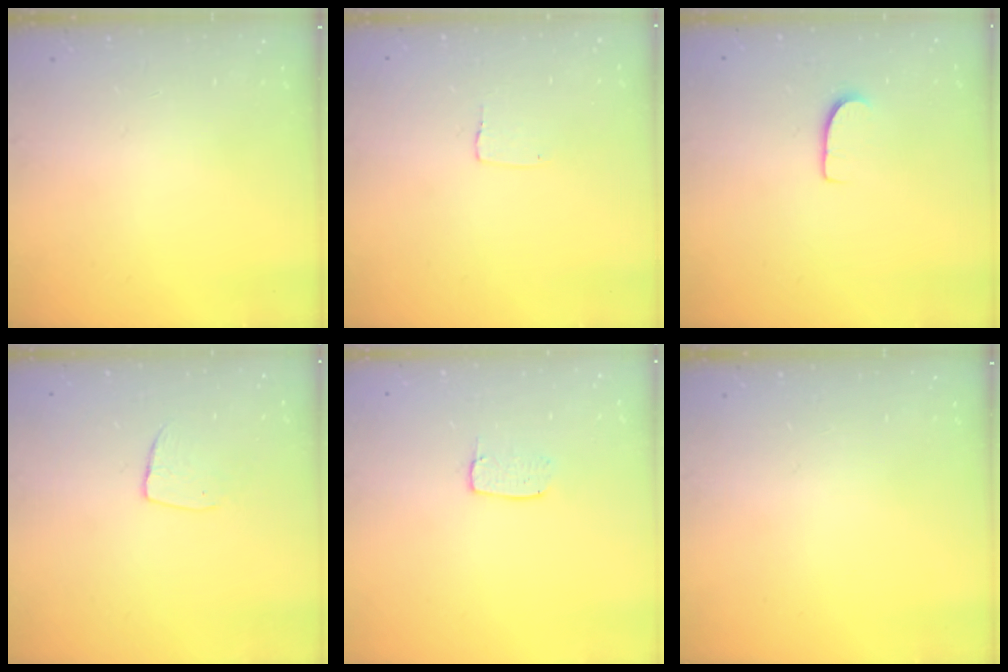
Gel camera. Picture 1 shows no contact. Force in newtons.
{"total": 3.8, "press": 3.8, "slide": 0.1}
{"total": 6.7, "press": 6.7, "slide": 0.3}
{"total": 7.0, "press": 6.9, "slide": 0.5}
{"total": 4.4, "press": 4.4, "slide": 0.3}
{"total": 0.0}